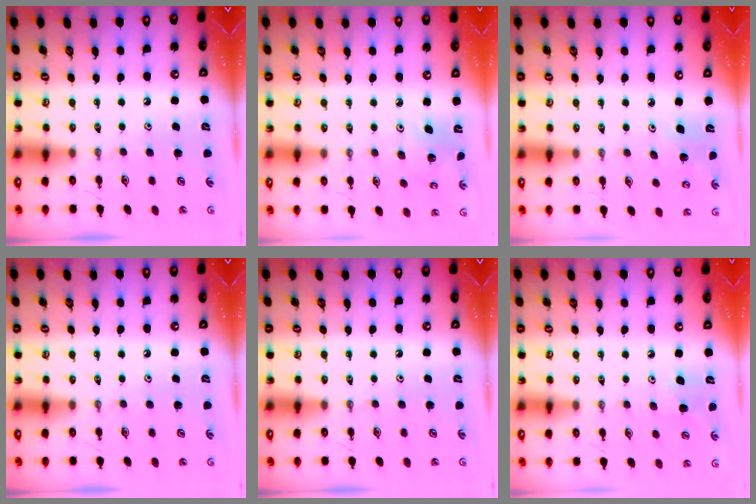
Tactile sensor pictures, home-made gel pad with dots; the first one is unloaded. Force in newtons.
{"total": 2.8, "press": 2.8, "slide": 0.2}
{"total": 6.1, "press": 5.9, "slide": 1.5}
{"total": 0.0}
{"total": 0.0}
{"total": 6.4, "press": 6.3, "slide": 1.3}